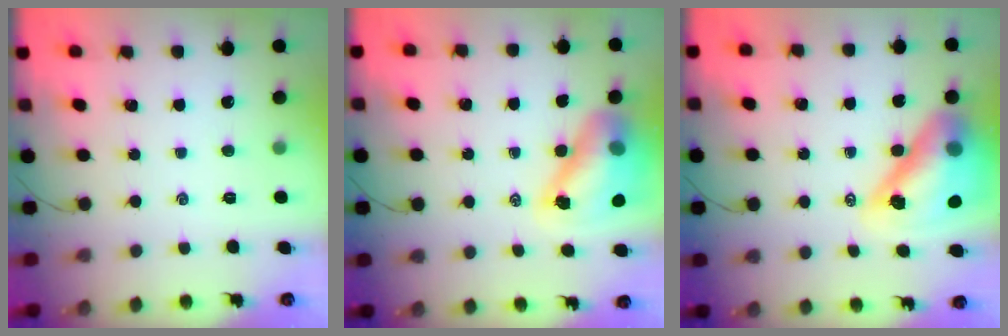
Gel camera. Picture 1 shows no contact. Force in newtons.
{"total": 14.0, "press": 13.4, "slide": 3.9}
{"total": 19.3, "press": 18.5, "slide": 5.5}